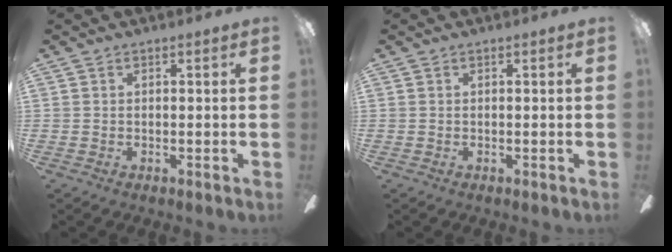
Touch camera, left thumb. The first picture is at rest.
{"total": 0.0}